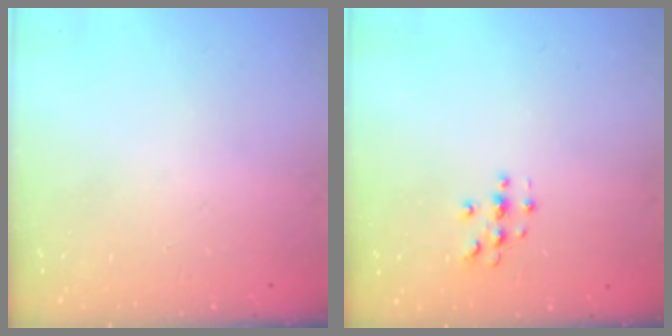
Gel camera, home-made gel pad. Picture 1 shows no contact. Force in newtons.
{"total": 2.9, "press": 2.9, "slide": 0.3}